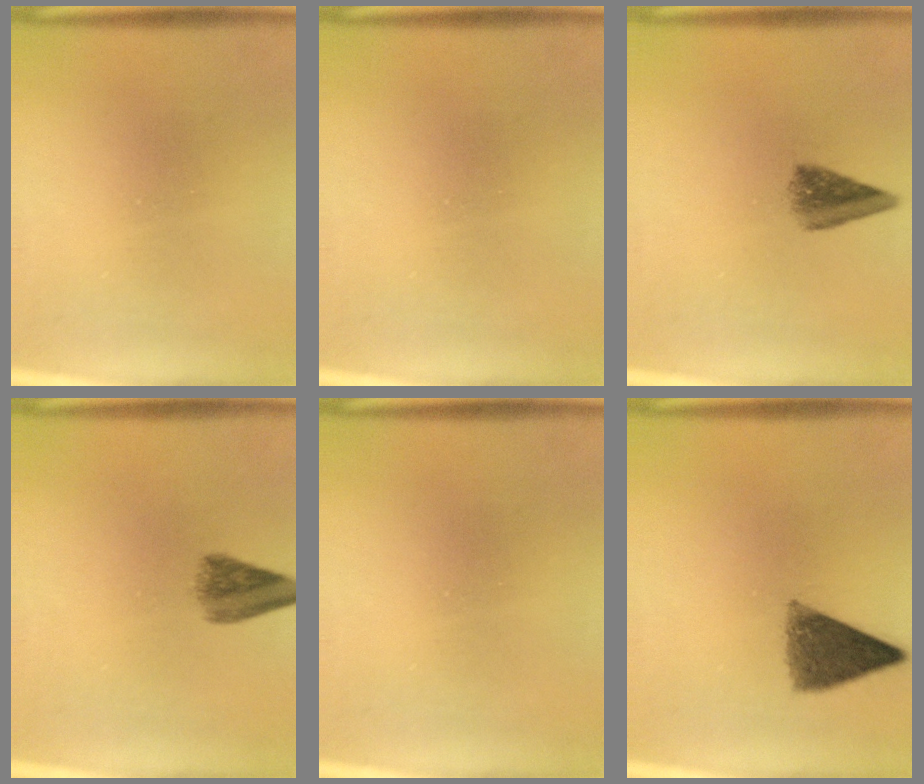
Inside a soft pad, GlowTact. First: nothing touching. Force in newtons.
{"total": 0.0}
{"total": 4.2}
{"total": 4.4}
{"total": 0.0}
{"total": 7.4}